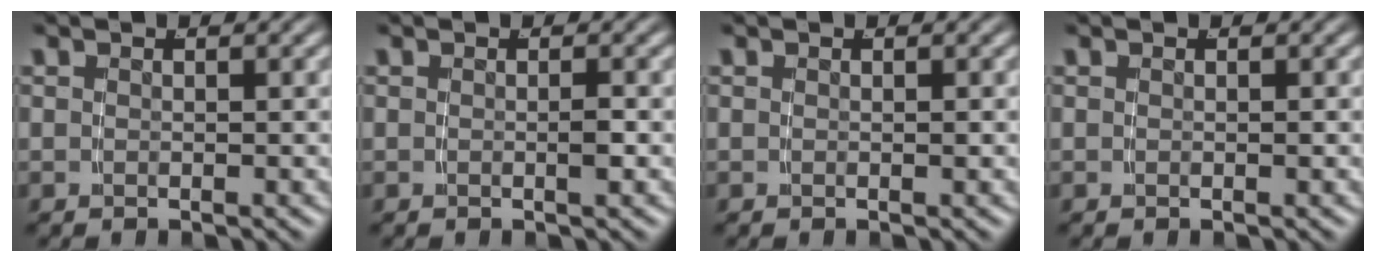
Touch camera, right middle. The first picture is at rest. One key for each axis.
{"total": 0.6, "fx": -0.2, "fy": 0.0, "fz": 0.6, "tx": -0.006, "ty": 0.002, "tz": -0.005}
{"total": 0.0}
{"total": 0.0}